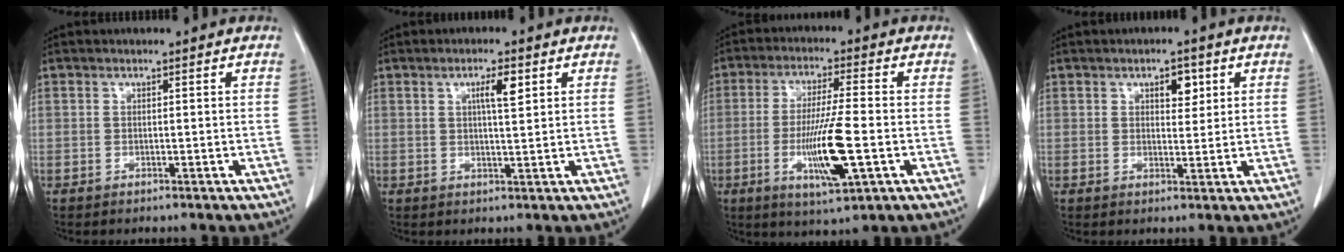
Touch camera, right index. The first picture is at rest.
{"total": 3.6, "force": [1.5, 0.4, 3.2], "torque": [-0.055, 0.000, 0.023]}
{"total": 11.8, "force": [-3.2, 0.5, 11.3], "torque": [-0.214, -0.017, -0.057]}
{"total": 3.3, "force": [1.5, 1.7, 2.4], "torque": [-0.034, 0.001, 0.023]}